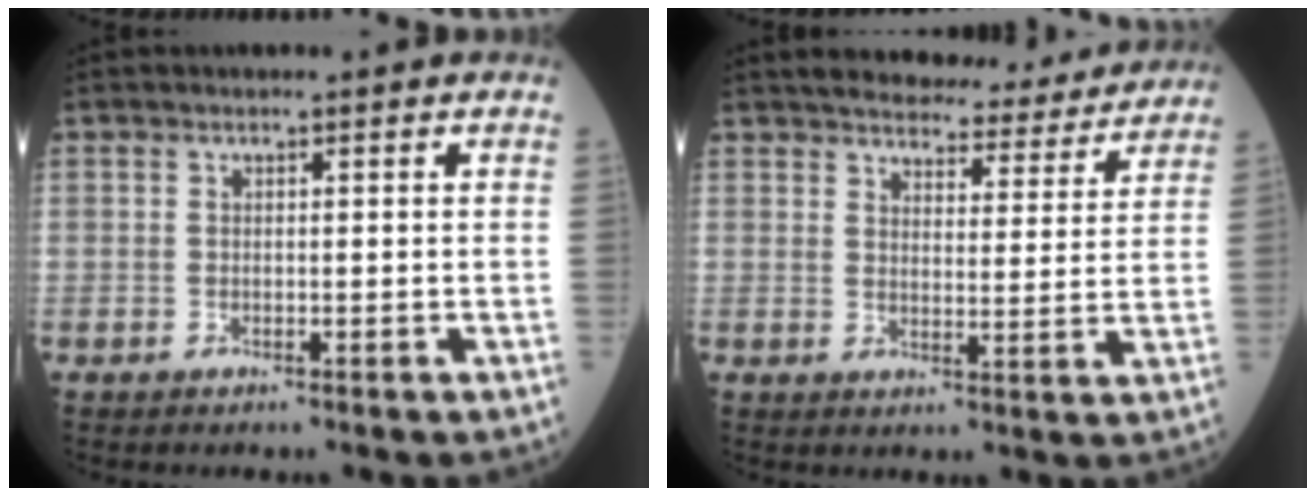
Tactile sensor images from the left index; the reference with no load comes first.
{"total": 14.4, "force": [13.5, 3.2, 3.9], "torque": [-0.030, -0.008, 0.157]}